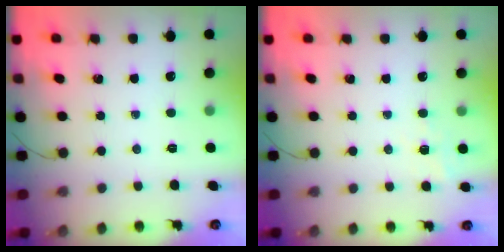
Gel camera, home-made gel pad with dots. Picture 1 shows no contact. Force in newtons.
{"total": 7.1, "press": 6.9, "slide": 1.8}